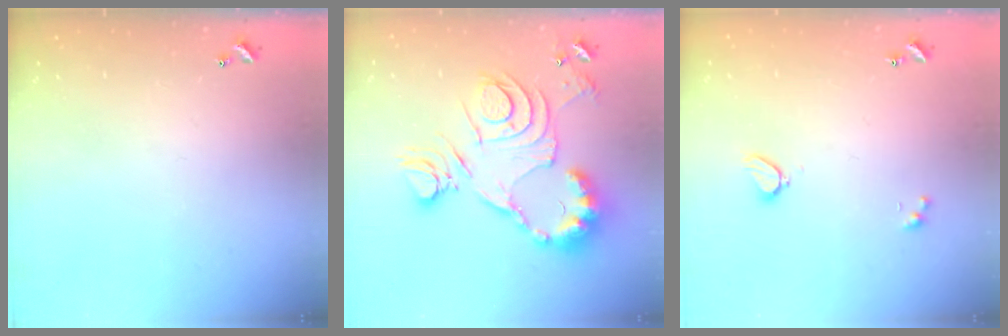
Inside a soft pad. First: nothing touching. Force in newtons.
{"total": 17.7, "press": 17.6, "slide": 1.4}
{"total": 2.1, "press": 2.0, "slide": 0.5}